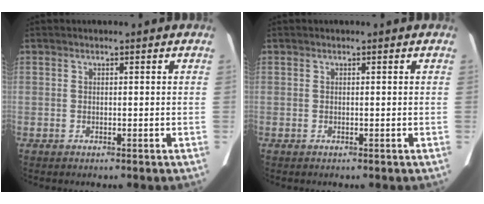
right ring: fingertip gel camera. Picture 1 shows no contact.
{"total": 0.0}